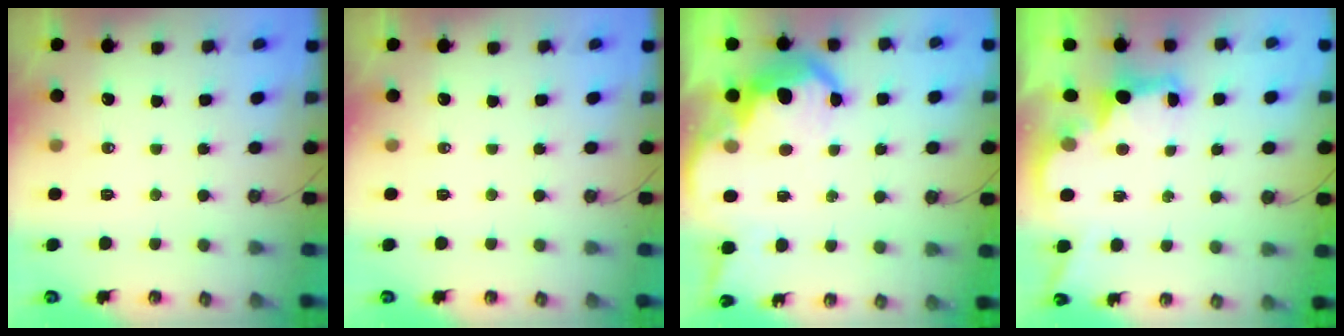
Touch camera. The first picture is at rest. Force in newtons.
{"total": 0.0}
{"total": 11.1, "press": 11.0, "slide": 0.7}
{"total": 2.8, "press": 2.7, "slide": 0.9}